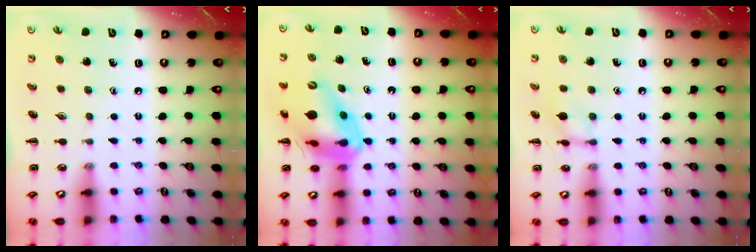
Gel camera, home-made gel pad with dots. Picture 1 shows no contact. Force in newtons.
{"total": 17.3, "press": 16.9, "slide": 3.8}
{"total": 7.7, "press": 7.6, "slide": 1.3}